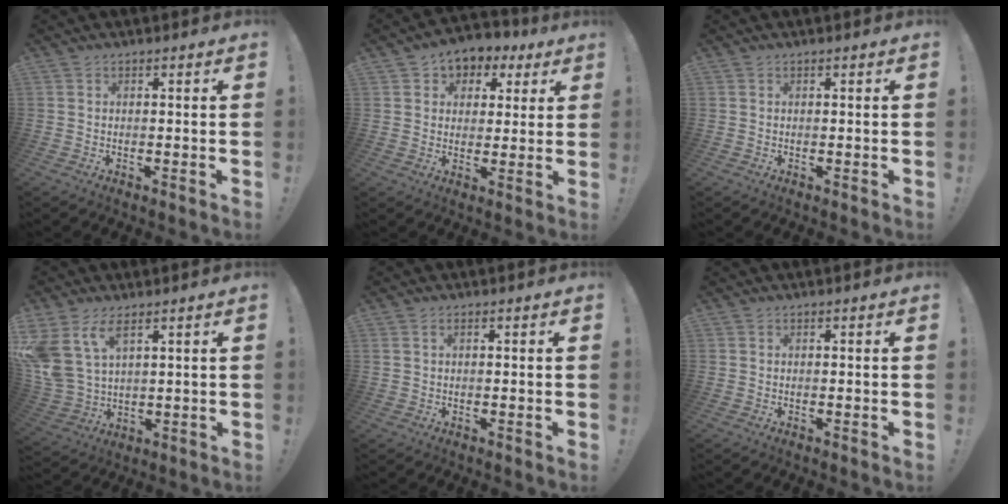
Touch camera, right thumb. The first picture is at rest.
{"total": 6.0, "force": [1.8, 5.5, 1.7], "torque": [-0.015, -0.010, 0.038]}
{"total": 0.0}
{"total": 10.4, "force": [6.0, 5.4, 6.5], "torque": [-0.152, -0.031, 0.120]}
{"total": 1.1, "force": [0.5, 0.5, 0.8], "torque": [-0.019, 0.002, 0.011]}
{"total": 0.0}